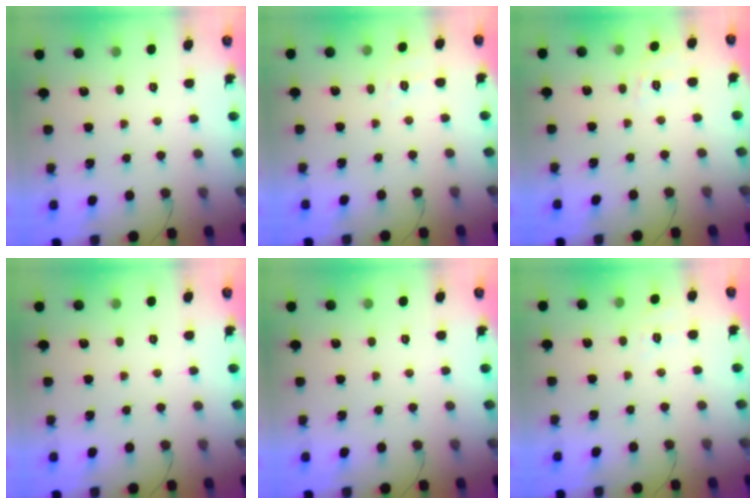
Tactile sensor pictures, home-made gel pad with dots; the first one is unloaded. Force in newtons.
{"total": 2.9, "press": 2.2, "slide": 1.9}
{"total": 1.9, "press": 0.5, "slide": 1.8}
{"total": 0.0}
{"total": 0.0}
{"total": 5.1, "press": 4.6, "slide": 2.2}